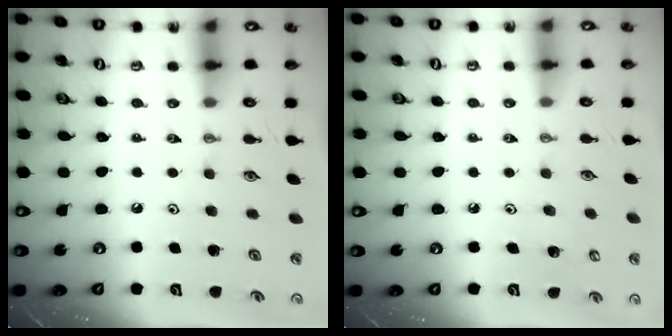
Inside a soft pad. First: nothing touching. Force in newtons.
{"total": 4.2, "press": 4.2, "slide": 0.4}